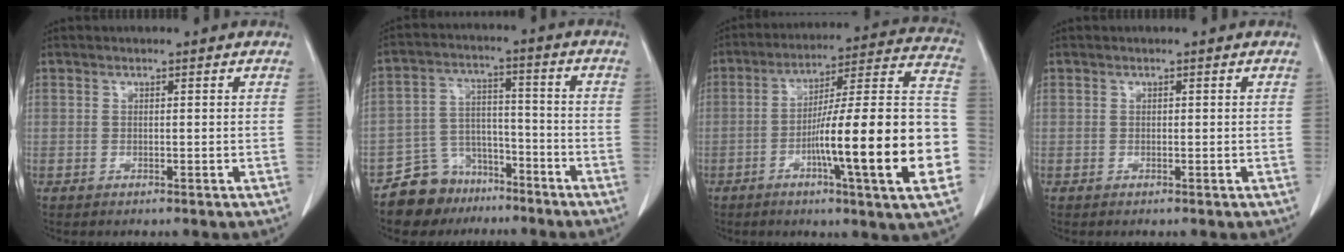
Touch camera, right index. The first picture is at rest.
{"total": 8.7, "force": [-6.6, 5.6, 0.9], "torque": [-0.019, 0.031, -0.112]}
{"total": 22.9, "force": [-6.2, 0.4, 22.0], "torque": [-0.264, 0.009, -0.098]}
{"total": 0.0}